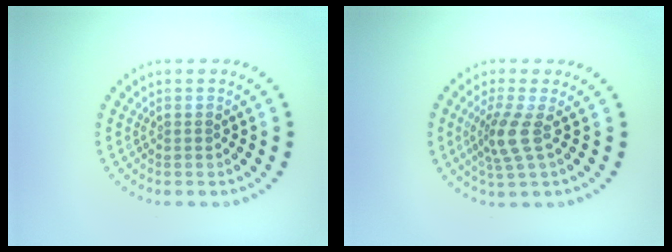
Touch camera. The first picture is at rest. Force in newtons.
{"total": 2.9, "press": 2.1, "slide": 1.9}